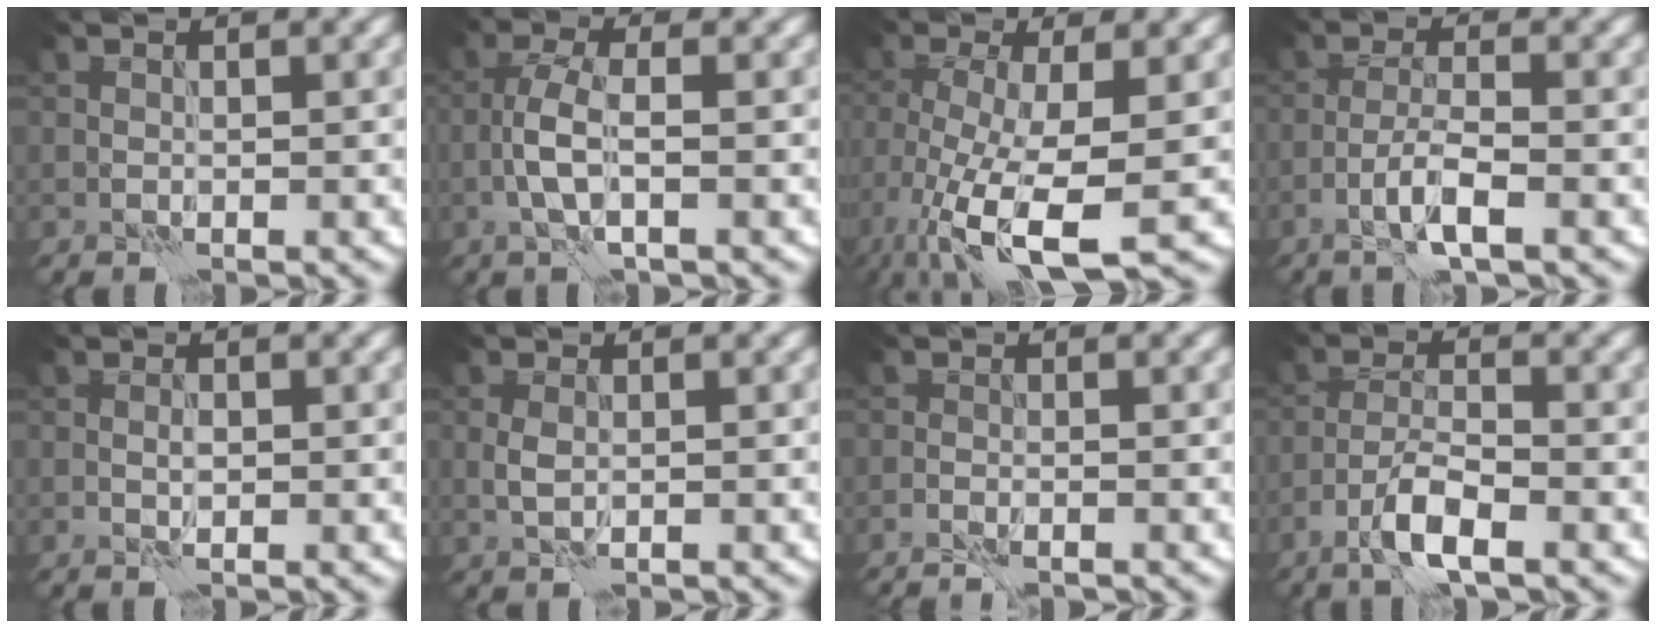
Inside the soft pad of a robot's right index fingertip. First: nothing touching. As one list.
[{"total": 3.1, "force": [-0.8, 0.9, 2.9], "torque": [-0.064, 0.005, -0.020]}, {"total": 9.6, "force": [-3.8, 3.3, 8.2], "torque": [-0.169, -0.021, -0.066]}, {"total": 3.4, "force": [-1.7, 0.5, 2.8], "torque": [-0.056, 0.008, -0.039]}, {"total": 0.9, "force": [0.0, 0.4, 0.7], "torque": [-0.015, 0.000, -0.001]}, {"total": 1.3, "force": [0.0, 0.8, 1.1], "torque": [-0.025, -0.001, 0.000]}, {"total": 1.6, "force": [-1.4, 0.2, 0.8], "torque": [-0.022, 0.003, -0.026]}, {"total": 4.1, "force": [-2.5, 0.9, 3.1], "torque": [-0.063, 0.007, -0.054]}]